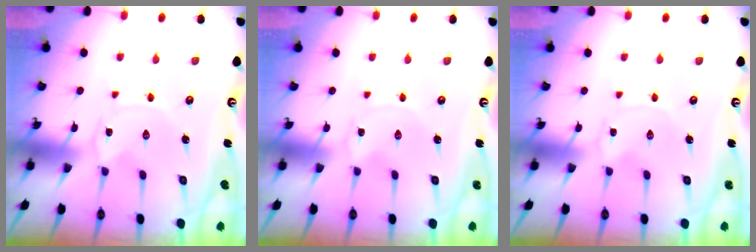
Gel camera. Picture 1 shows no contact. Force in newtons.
{"total": 0.0}
{"total": 0.0}